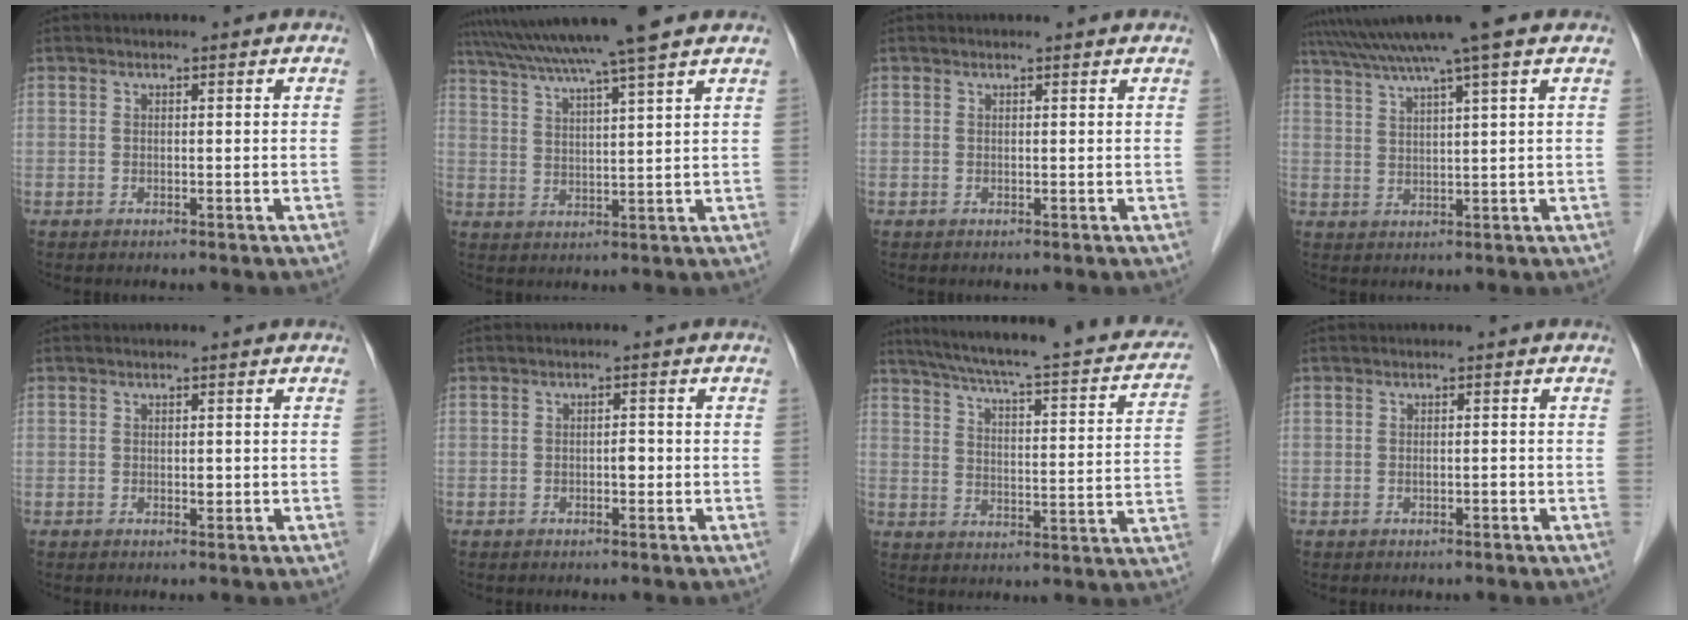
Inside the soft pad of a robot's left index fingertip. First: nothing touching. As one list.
[{"total": 12.6, "force": [10.5, -1.4, 6.9], "torque": [-0.123, 0.020, 0.161]}, {"total": 1.5, "force": [1.4, 0.0, 0.4], "torque": [-0.014, 0.007, 0.014]}, {"total": 9.7, "force": [7.7, -1.9, 5.6], "torque": [-0.101, 0.024, 0.116]}, {"total": 0.7, "force": [0.0, 0.4, 0.6], "torque": [-0.009, 0.000, 0.000]}, {"total": 1.3, "force": [-0.4, 0.6, 1.0], "torque": [-0.015, 0.003, -0.008]}, {"total": 24.1, "force": [19.8, 3.9, 13.1], "torque": [-0.197, 0.003, 0.247]}, {"total": 0.7, "force": [-0.3, 0.2, 0.6], "torque": [-0.012, 0.001, -0.003]}]